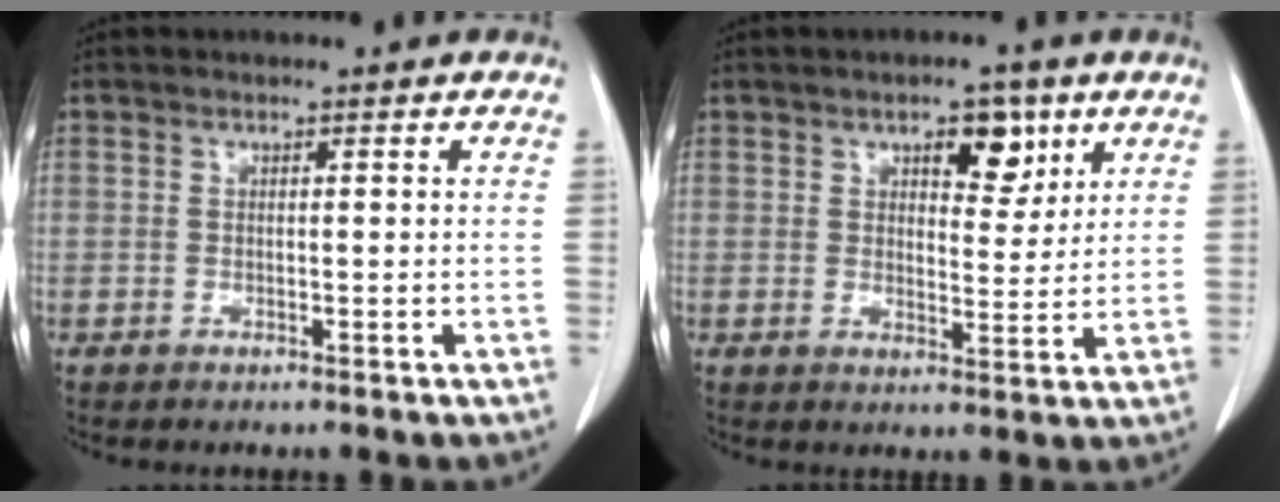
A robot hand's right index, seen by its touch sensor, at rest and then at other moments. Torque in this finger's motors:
{"motor_torque": [0.24, 0.24, 0.10, 0.05]}